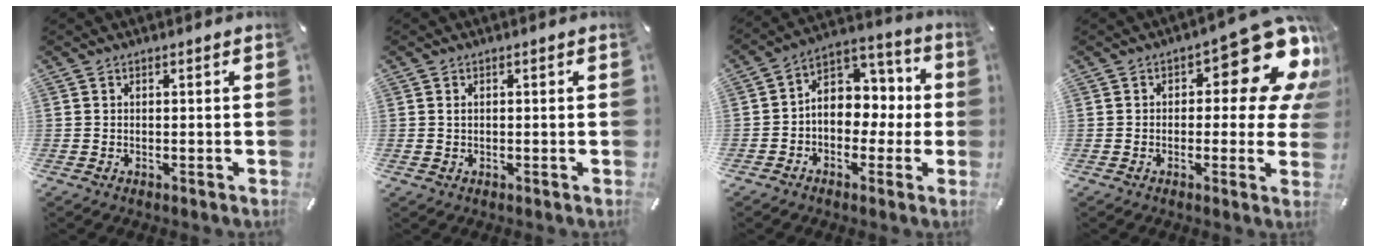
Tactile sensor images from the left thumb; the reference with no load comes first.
{"total": 0.8, "force": [0.1, 0.6, 0.5], "torque": [-0.011, 0.003, 0.001]}
{"total": 8.8, "force": [-0.6, 7.9, 3.8], "torque": [-0.061, -0.002, -0.008]}
{"total": 16.0, "force": [6.8, 6.8, 12.8], "torque": [-0.156, -0.052, 0.109]}